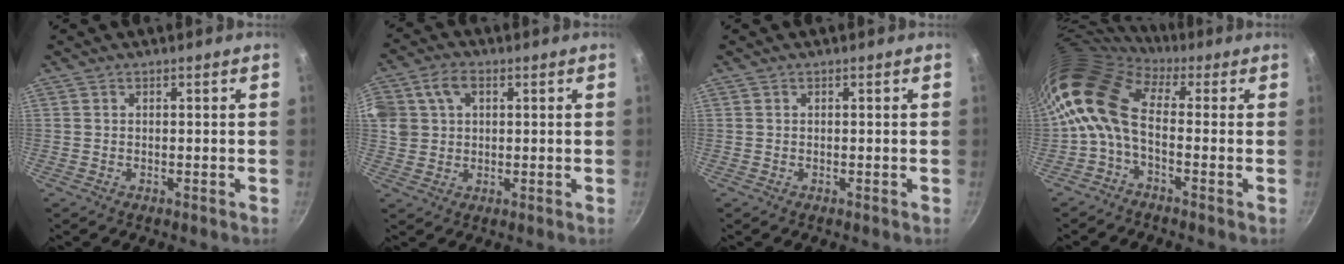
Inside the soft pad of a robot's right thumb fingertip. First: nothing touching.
{"total": 9.5, "force": [2.9, 7.2, 5.4], "torque": [-0.108, 0.014, 0.050]}
{"total": 0.0}
{"total": 11.2, "force": [-0.6, 6.4, 9.1], "torque": [-0.183, 0.028, -0.035]}